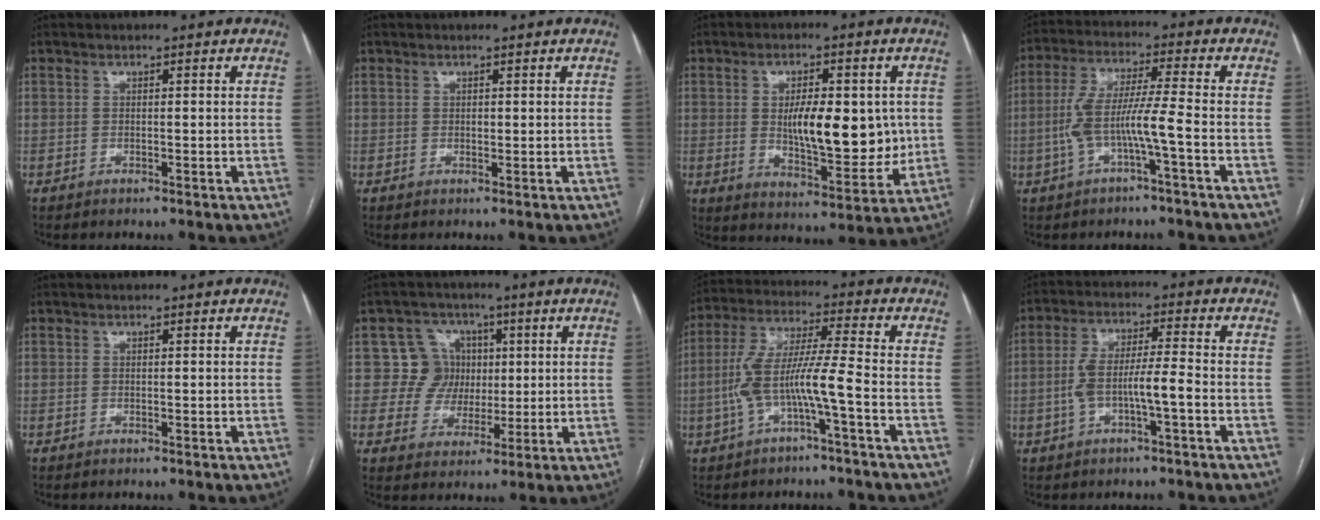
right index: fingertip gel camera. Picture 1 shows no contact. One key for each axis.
{"total": 0.6, "fx": 0.2, "fy": 0.4, "fz": 0.4, "tx": -0.006, "ty": 0.000, "tz": 0.003}
{"total": 12.4, "fx": 0.7, "fy": 4.8, "fz": 11.4, "tx": -0.173, "ty": -0.002, "tz": 0.021}
{"total": 8.1, "fx": -2.4, "fy": 0.0, "fz": 7.7, "tx": -0.165, "ty": 0.022, "tz": -0.045}
{"total": 0.0}
{"total": 7.5, "fx": 1.3, "fy": 7.3, "fz": 1.0, "tx": -0.010, "ty": 0.027, "tz": 0.024}
{"total": 9.3, "fx": -3.1, "fy": 0.1, "fz": 8.8, "tx": -0.187, "ty": 0.025, "tz": -0.059}
{"total": 7.0, "fx": -2.0, "fy": 0.8, "fz": 6.7, "tx": -0.137, "ty": 0.020, "tz": -0.036}